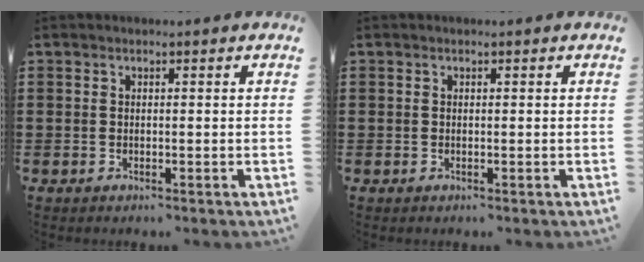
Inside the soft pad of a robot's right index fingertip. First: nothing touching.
{"total": 0.0}